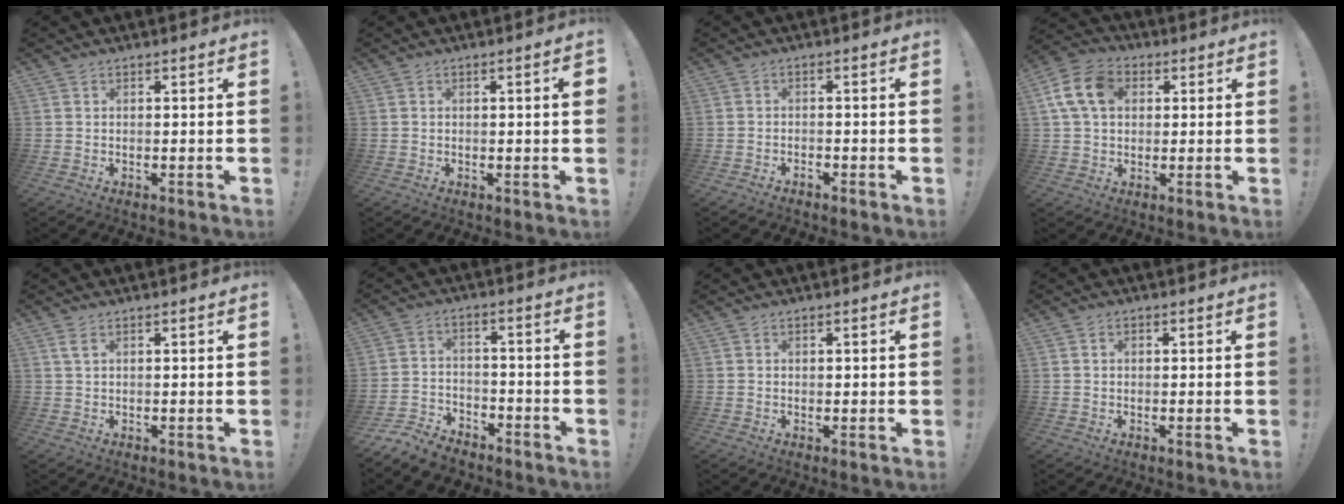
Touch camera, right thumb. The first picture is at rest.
{"total": 2.4, "force": [0.3, 0.1, 2.4], "torque": [-0.032, -0.002, 0.004]}
{"total": 1.6, "force": [-1.6, 0.1, 0.0], "torque": [0.005, 0.000, -0.030]}
{"total": 12.4, "force": [3.5, 9.0, 7.8], "torque": [-0.145, 0.008, 0.068]}
{"total": 2.5, "force": [1.2, 0.9, 2.0], "torque": [-0.035, -0.001, 0.021]}
{"total": 7.3, "force": [-6.2, 3.4, 1.8], "torque": [-0.029, 0.027, -0.114]}
{"total": 0.5, "force": [0.4, 0.3, 0.2], "torque": [0.005, -0.003, 0.007]}
{"total": 0.7, "force": [0.2, 0.6, 0.4], "torque": [-0.009, 0.005, 0.004]}